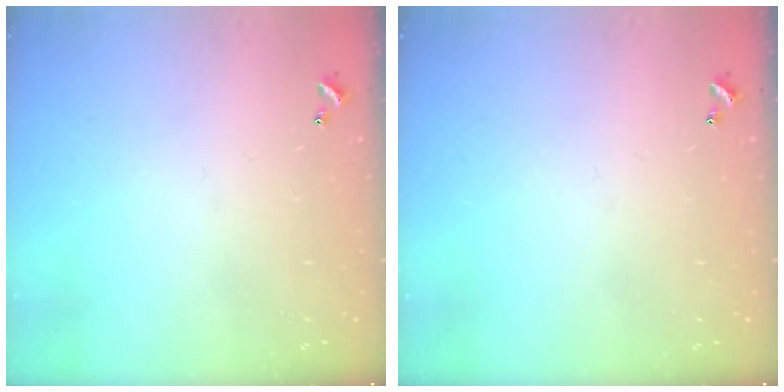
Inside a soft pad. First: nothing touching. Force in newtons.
{"total": 0.0}